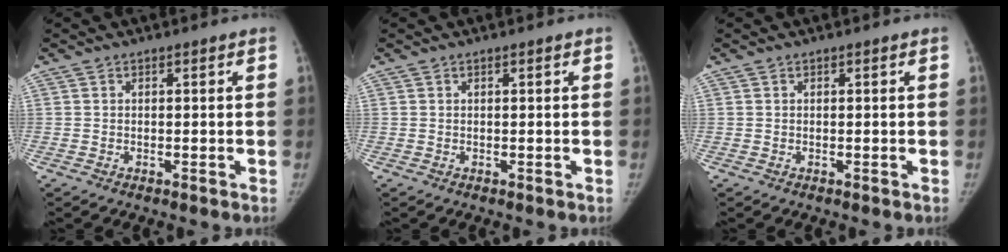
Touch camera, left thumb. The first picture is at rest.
{"total": 0.0}
{"total": 0.0}